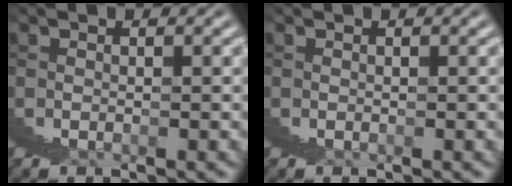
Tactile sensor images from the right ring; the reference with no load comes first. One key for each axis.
{"total": 0.0}